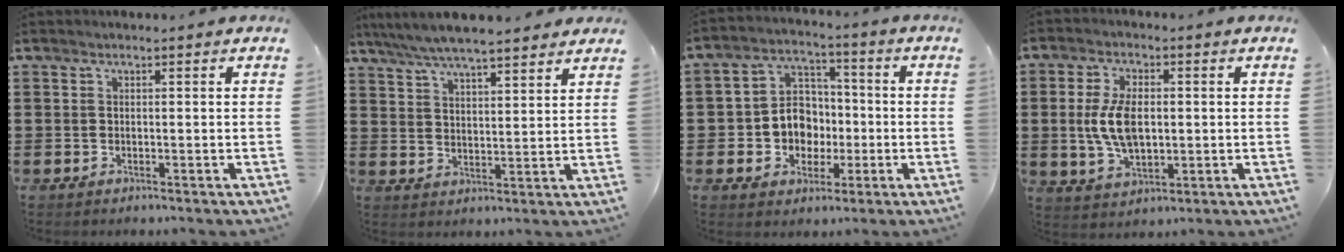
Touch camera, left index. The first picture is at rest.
{"total": 5.8, "force": [5.4, 0.5, 2.1], "torque": [-0.060, -0.018, 0.095]}
{"total": 7.4, "force": [-1.3, 6.7, 2.6], "torque": [-0.060, 0.017, -0.023]}
{"total": 8.0, "force": [0.4, 4.2, 6.7], "torque": [-0.142, 0.004, 0.002]}